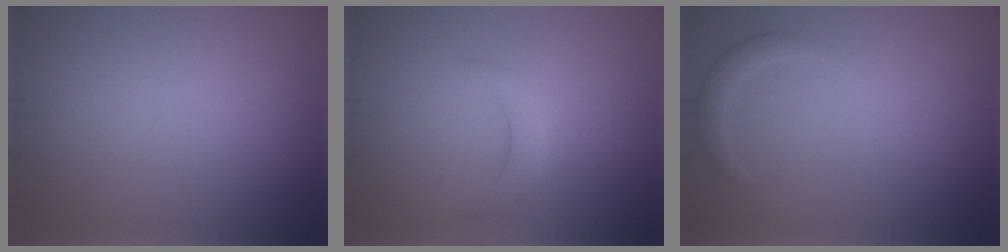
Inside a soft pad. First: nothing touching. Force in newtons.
{"total": 2.1, "press": 2.1, "slide": 0.1}
{"total": 1.4, "press": 1.4, "slide": 0.1}